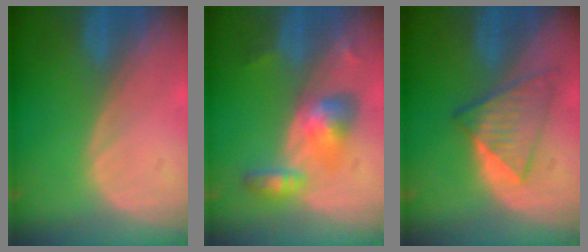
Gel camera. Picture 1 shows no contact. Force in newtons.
{"total": 6.1, "press": 5.7, "slide": 2.1}
{"total": 6.1, "press": 6.1, "slide": 0.3}